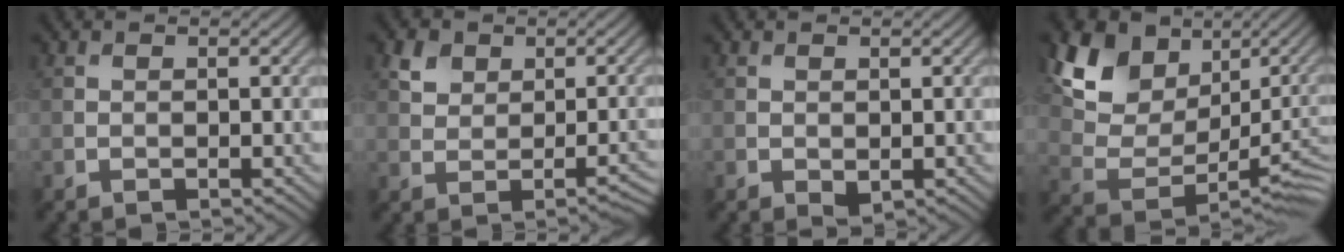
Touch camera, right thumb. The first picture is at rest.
{"total": 2.4, "force": [0.6, 1.9, 1.3], "torque": [-0.012, -0.002, 0.013]}
{"total": 0.8, "force": [0.1, 0.7, 0.5], "torque": [-0.011, -0.004, 0.007]}
{"total": 11.0, "force": [4.9, 7.4, 6.5], "torque": [-0.131, 0.013, 0.096]}